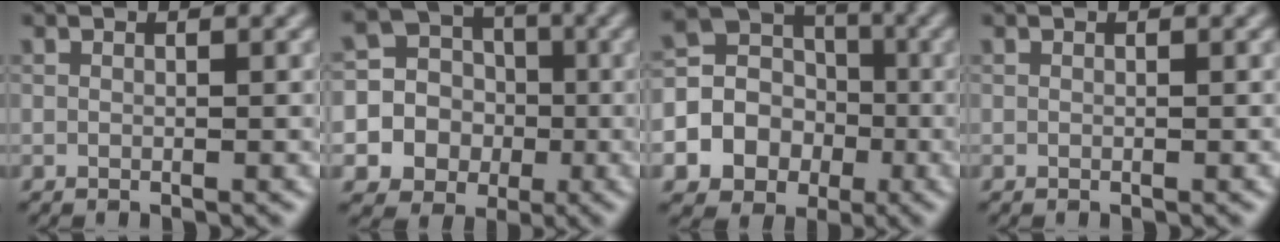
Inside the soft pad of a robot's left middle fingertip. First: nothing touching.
{"total": 9.0, "force": [-1.7, 8.5, 2.4], "torque": [-0.062, 0.011, -0.050]}
{"total": 9.0, "force": [-2.5, 8.1, 3.1], "torque": [-0.064, -0.001, -0.057]}
{"total": 0.0}